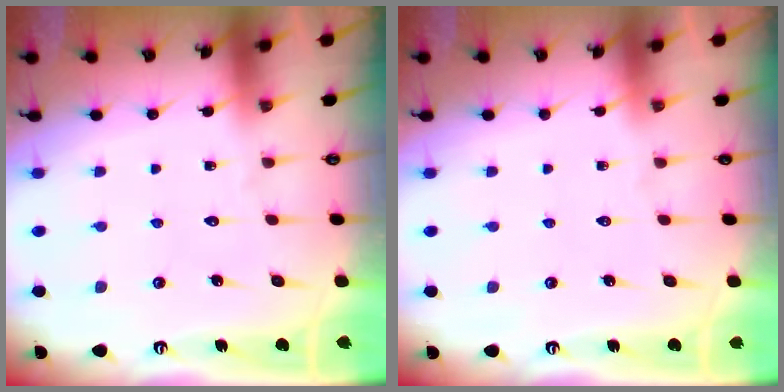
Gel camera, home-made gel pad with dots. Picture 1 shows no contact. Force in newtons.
{"total": 0.0}